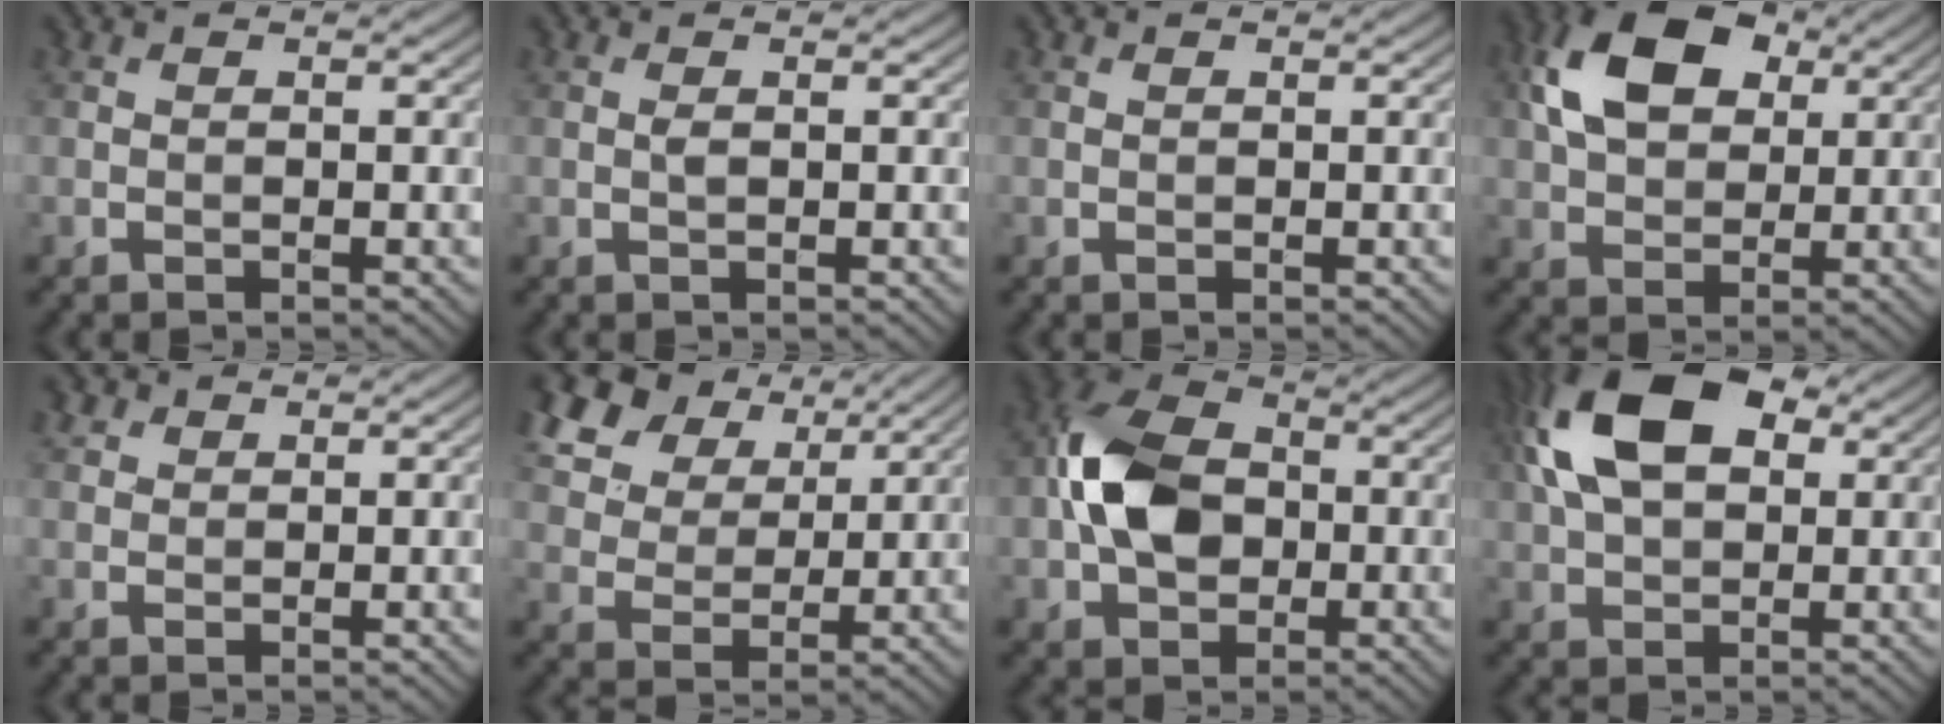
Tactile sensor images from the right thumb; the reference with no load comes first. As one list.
[{"total": 0.8, "force": [0.1, 0.1, 0.7], "torque": [-0.019, 0.002, 0.002]}, {"total": 0.0}, {"total": 11.0, "force": [3.5, 7.2, 7.6], "torque": [-0.170, 0.020, 0.059]}, {"total": 1.9, "force": [1.2, 1.3, 0.6], "torque": [-0.016, 0.006, 0.025]}, {"total": 13.6, "force": [7.9, 8.6, 6.9], "torque": [-0.207, 0.023, 0.166]}, {"total": 10.0, "force": [-0.6, 7.1, 6.9], "torque": [-0.155, 0.013, -0.026]}, {"total": 13.6, "force": [4.3, 8.0, 10.1], "torque": [-0.218, 0.026, 0.071]}]